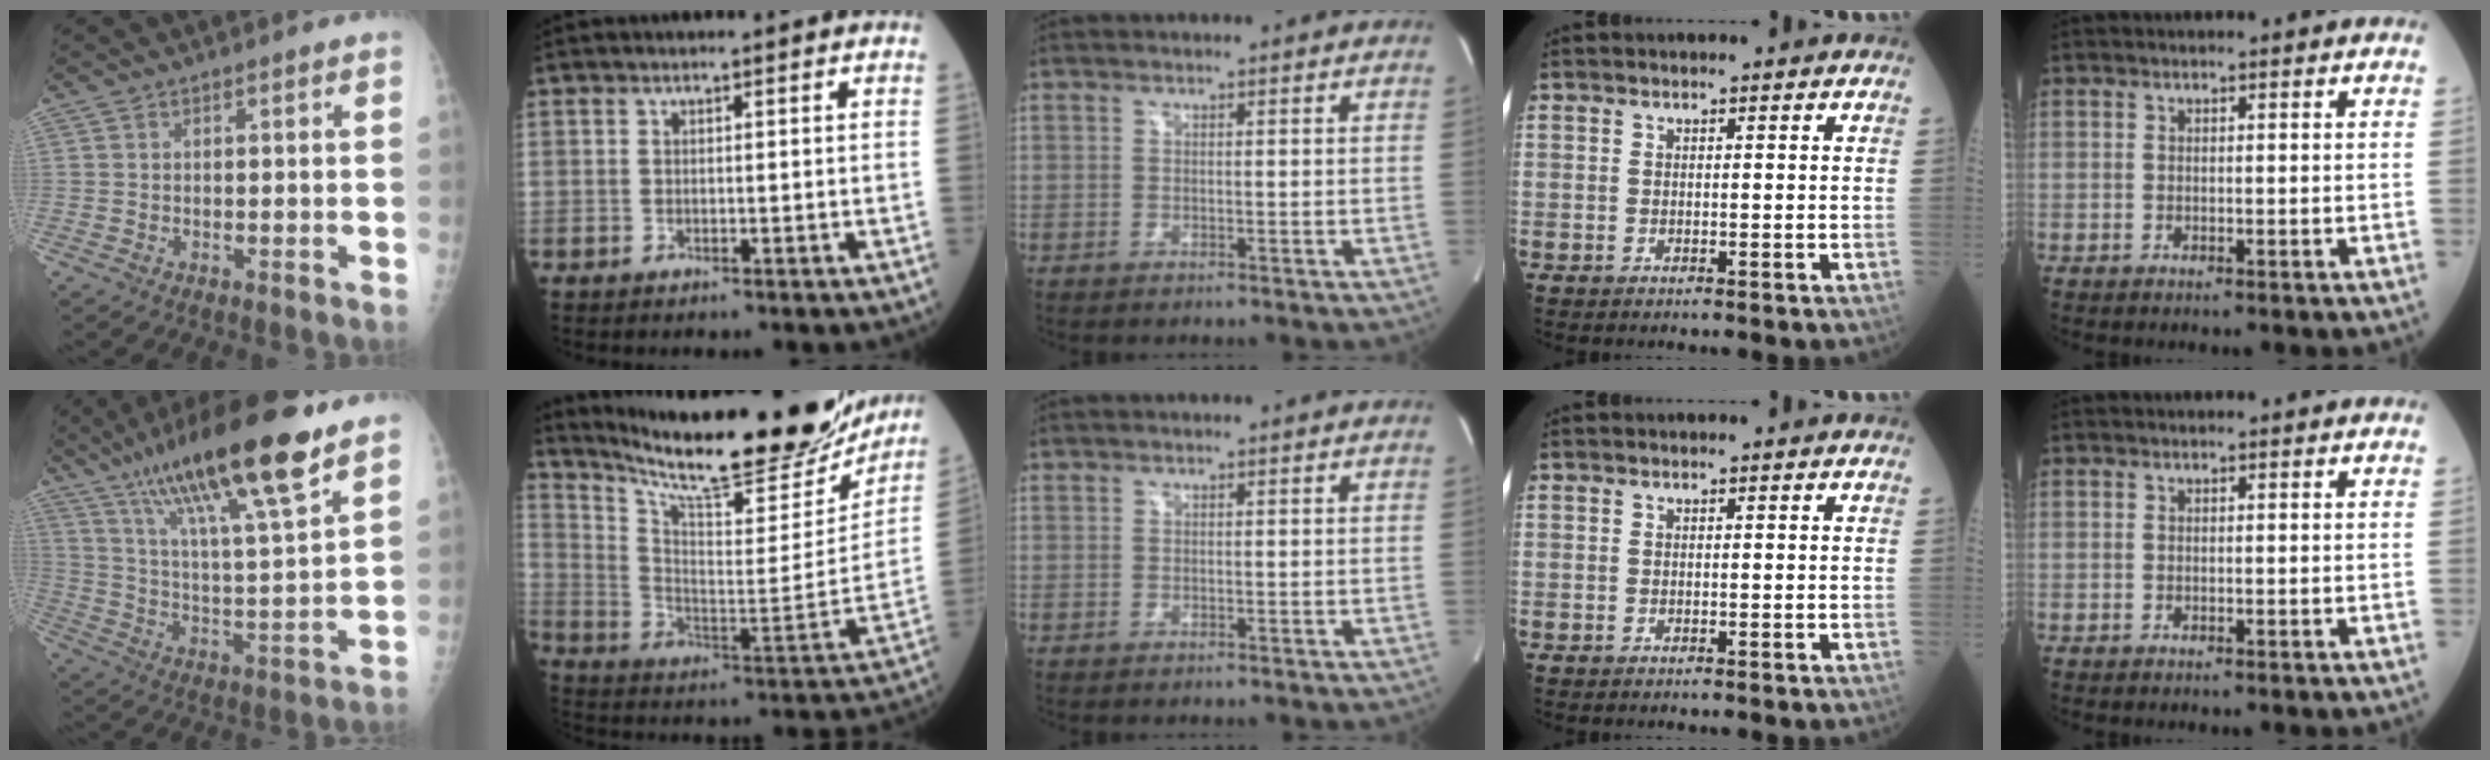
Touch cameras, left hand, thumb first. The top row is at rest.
{"thumb": {"total": 22.6, "force": [14.6, 3.8, 16.8], "torque": [-0.283, -0.043, 0.252]}, "index": {"total": 27.1, "force": [23.8, 3.9, 12.4], "torque": [-0.207, -0.061, 0.338]}}